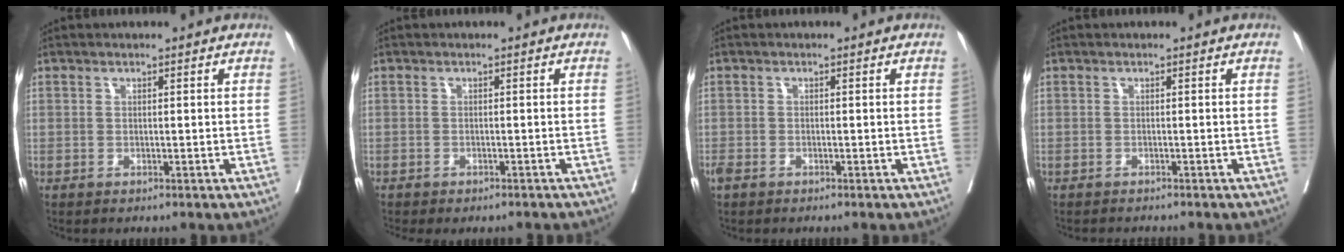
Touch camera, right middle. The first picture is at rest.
{"total": 3.6, "force": [-3.2, 1.0, 1.3], "torque": [-0.015, -0.001, -0.042]}
{"total": 1.9, "force": [-1.3, 0.9, 1.0], "torque": [-0.028, -0.006, -0.025]}
{"total": 2.4, "force": [-2.3, 0.2, 0.6], "torque": [-0.009, -0.005, -0.031]}